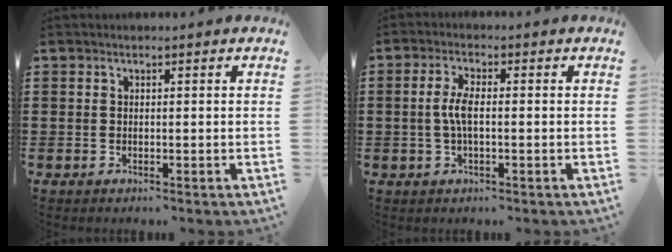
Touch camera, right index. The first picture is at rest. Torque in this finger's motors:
{"motor_torque": [0.77, -0.53, 0.46, 0.12]}